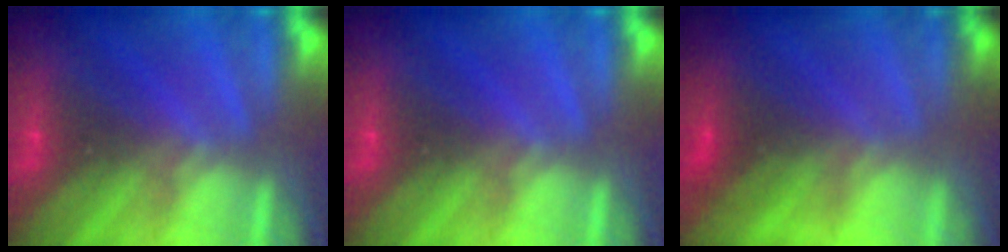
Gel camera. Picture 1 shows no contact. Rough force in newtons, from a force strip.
{"total": 0.0}
{"total": 3.0}